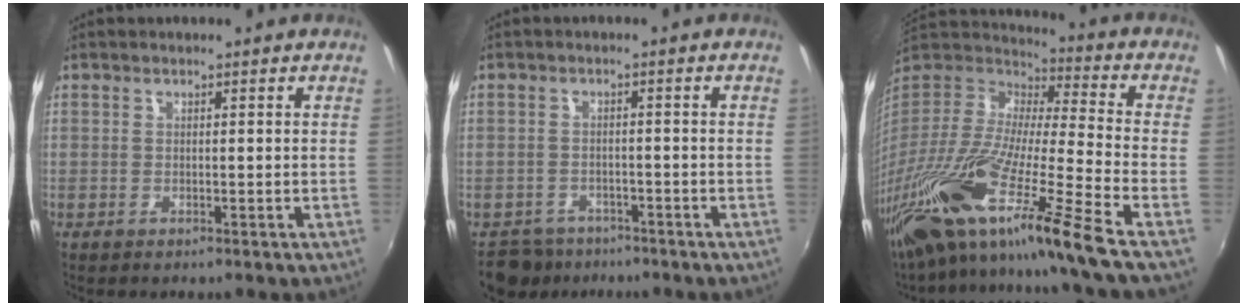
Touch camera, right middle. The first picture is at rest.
{"total": 5.5, "force": [-4.6, 3.0, 0.6], "torque": [-0.029, -0.001, -0.076]}
{"total": 25.6, "force": [-18.3, -1.4, 17.8], "torque": [-0.288, -0.068, -0.337]}